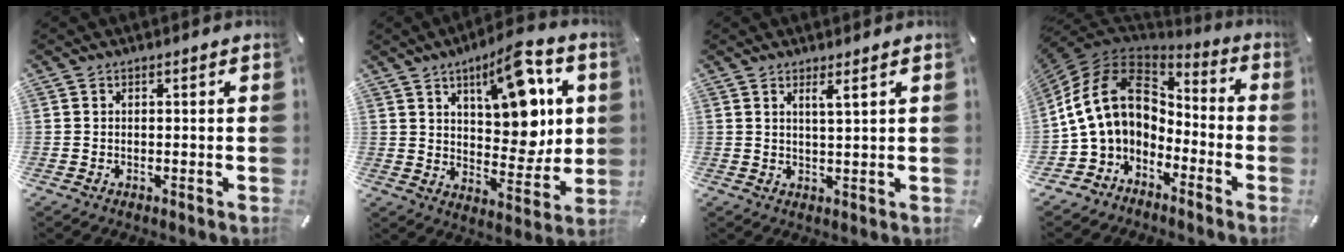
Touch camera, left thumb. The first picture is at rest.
{"total": 15.3, "force": [7.0, 7.2, 11.6], "torque": [-0.155, -0.032, 0.116]}
{"total": 2.7, "force": [1.7, -0.3, 2.1], "torque": [-0.044, -0.004, 0.029]}
{"total": 16.6, "force": [0.7, 12.0, 11.5], "torque": [-0.245, 0.018, 0.010]}